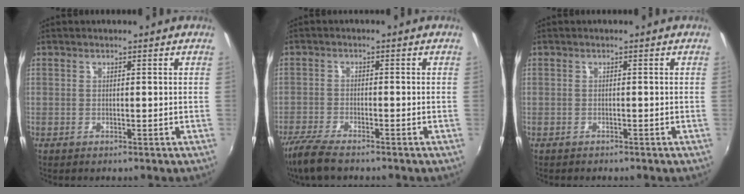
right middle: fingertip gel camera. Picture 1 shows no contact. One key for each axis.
{"total": 7.3, "fx": -5.9, "fy": 1.4, "fz": 4.0, "tx": -0.110, "ty": -0.027, "tz": -0.113}
{"total": 0.9, "fx": -0.7, "fy": 0.4, "fz": 0.0, "tx": -0.005, "ty": -0.001, "tz": -0.013}